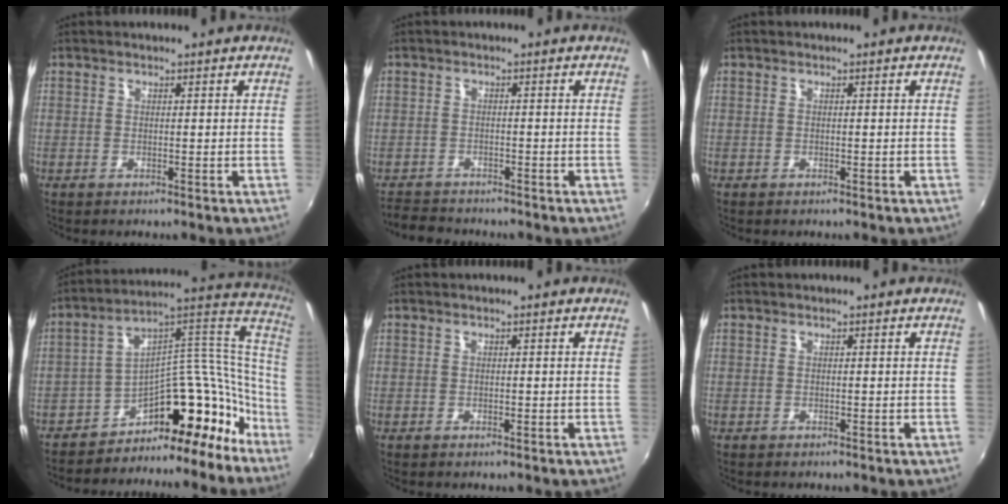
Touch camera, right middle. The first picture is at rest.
{"total": 3.9, "force": [-3.4, 1.9, 0.1], "torque": [-0.016, 0.010, -0.065]}
{"total": 0.0}
{"total": 22.3, "force": [-17.9, 10.4, 8.3], "torque": [-0.092, 0.096, -0.271]}
{"total": 0.0}
{"total": 0.0}